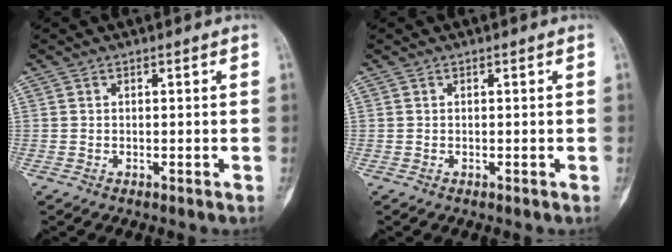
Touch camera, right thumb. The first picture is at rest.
{"total": 0.0}